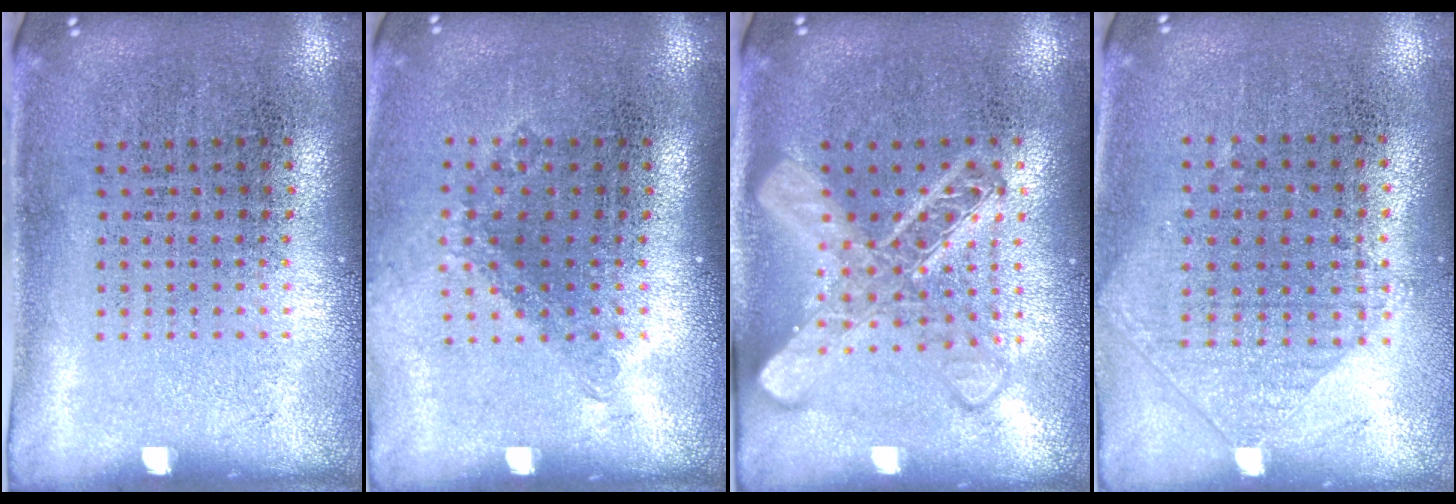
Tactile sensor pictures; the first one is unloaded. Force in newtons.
{"total": 1.2, "press": 0.9, "slide": 0.8}
{"total": 2.9, "press": 2.8, "slide": 0.5}
{"total": 0.9, "press": 0.9, "slide": 0.3}